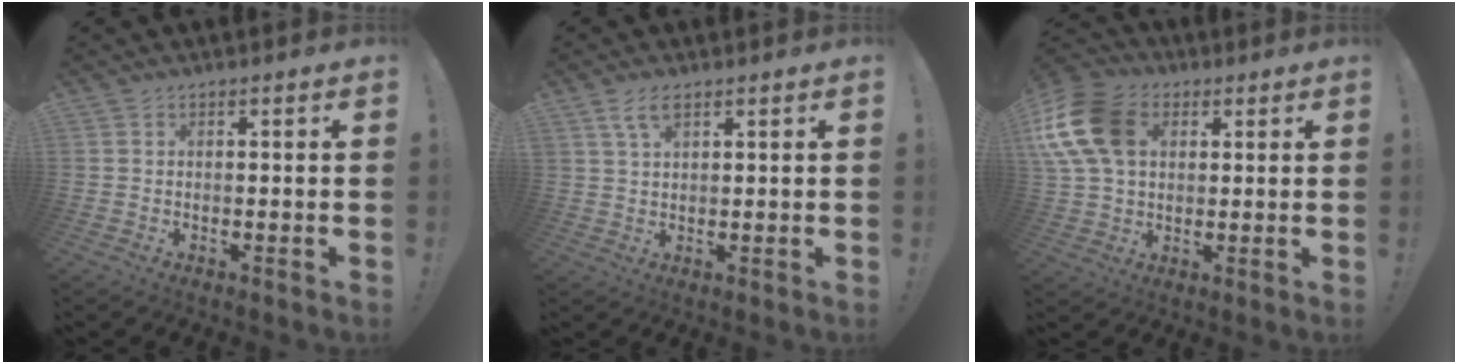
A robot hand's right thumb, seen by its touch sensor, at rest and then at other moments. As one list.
[{"total": 4.6, "force": [2.6, 1.9, 3.3], "torque": [-0.057, -0.006, 0.047]}, {"total": 18.2, "force": [5.0, 13.2, 11.5], "torque": [-0.222, -0.004, 0.098]}]